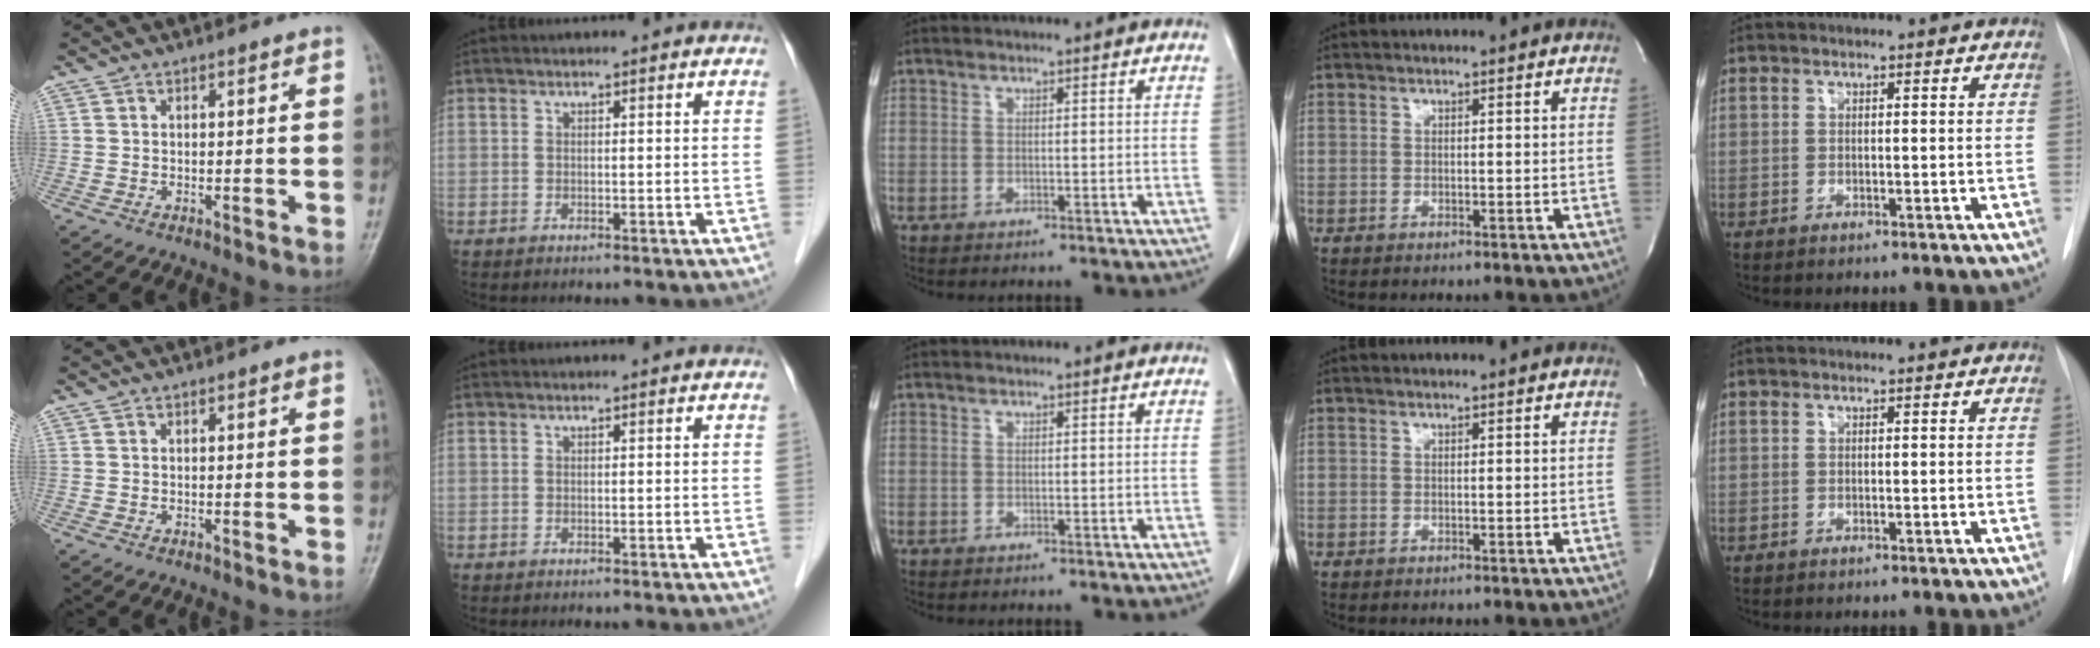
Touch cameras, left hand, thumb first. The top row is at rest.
{}